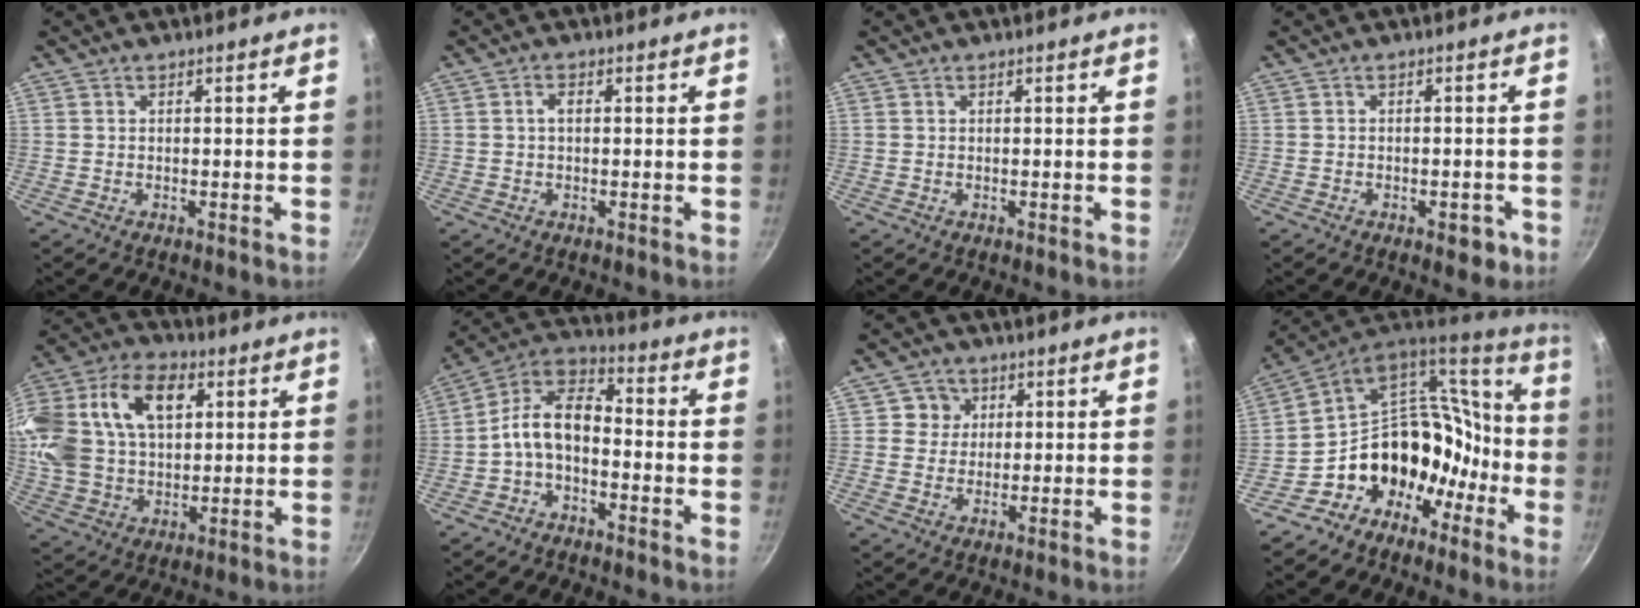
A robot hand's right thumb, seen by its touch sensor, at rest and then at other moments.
{"total": 1.6, "force": [0.1, 0.9, 1.3], "torque": [-0.020, 0.006, -0.001]}
{"total": 0.0}
{"total": 3.0, "force": [-1.6, 1.5, 2.0], "torque": [-0.013, 0.008, -0.016]}
{"total": 30.1, "force": [8.0, 19.8, 21.3], "torque": [-0.490, 0.059, 0.155]}
{"total": 9.8, "force": [-2.2, 5.9, 7.5], "torque": [-0.129, 0.050, -0.055]}
{"total": 4.1, "force": [1.3, 3.9, 0.3], "torque": [0.023, 0.001, 0.016]}
{"total": 17.5, "force": [-8.2, 12.8, 8.8], "torque": [-0.067, 0.136, -0.140]}